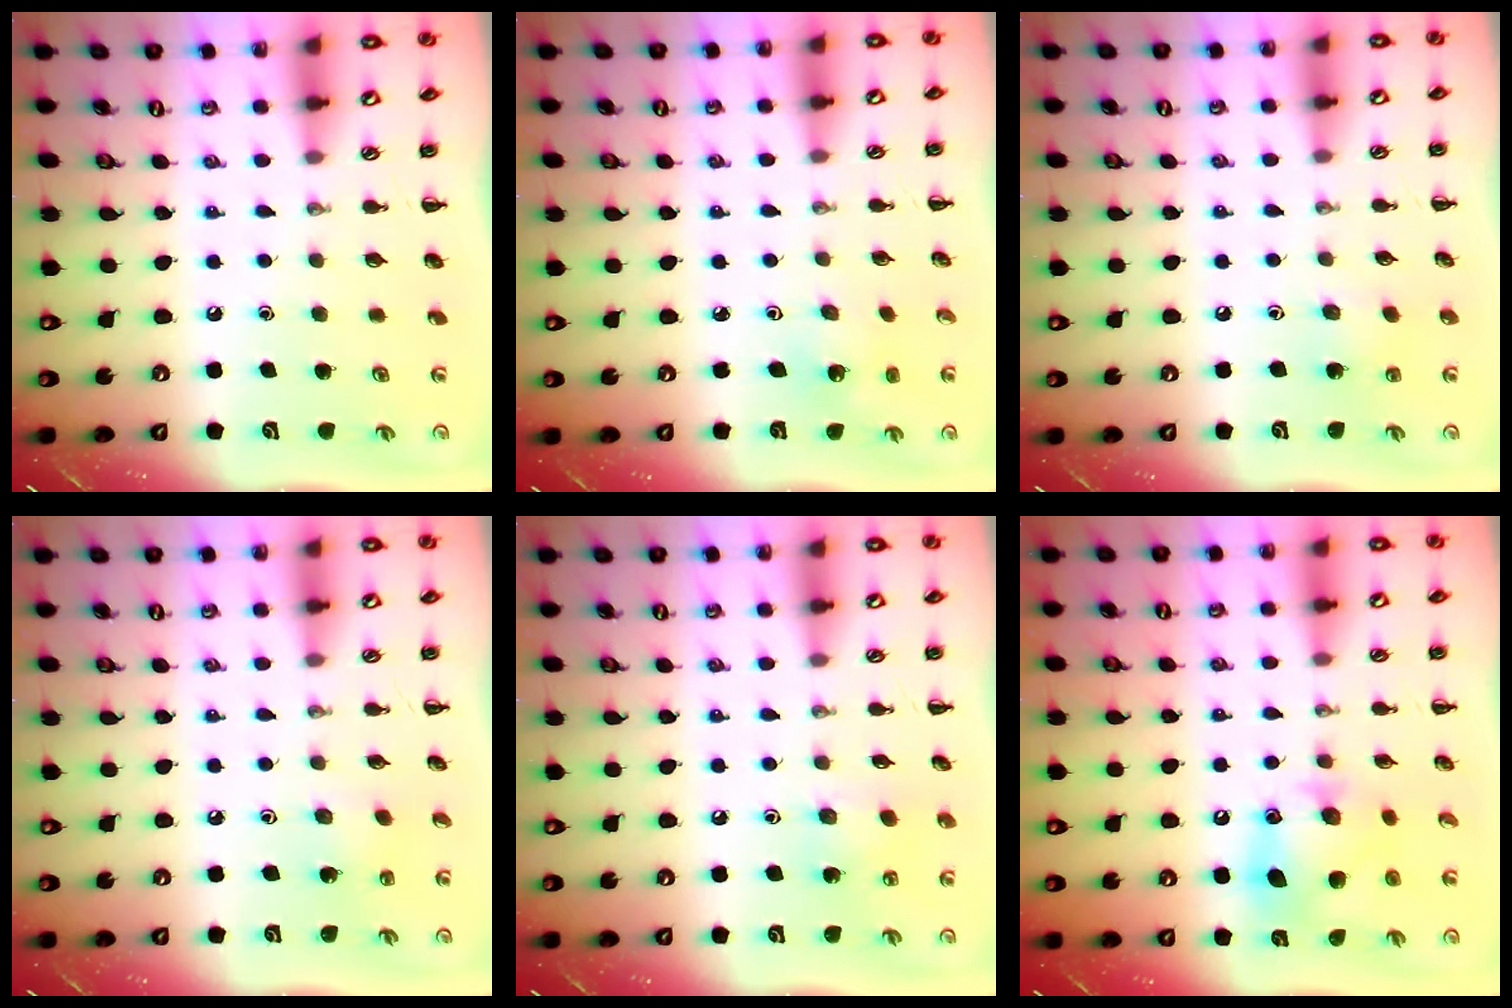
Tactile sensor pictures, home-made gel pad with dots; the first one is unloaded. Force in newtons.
{"total": 2.3, "press": 2.2, "slide": 0.7}
{"total": 7.1, "press": 7.0, "slide": 1.2}
{"total": 1.8, "press": 1.7, "slide": 0.7}
{"total": 4.7, "press": 4.6, "slide": 1.1}
{"total": 12.1, "press": 12.0, "slide": 1.6}